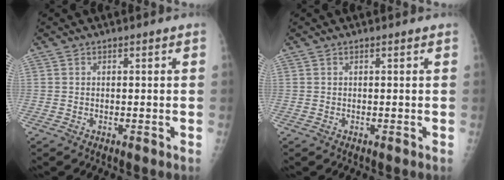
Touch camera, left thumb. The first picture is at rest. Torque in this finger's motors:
{"motor_torque": [0.00, 0.00, -0.01, -0.01, 0.00]}